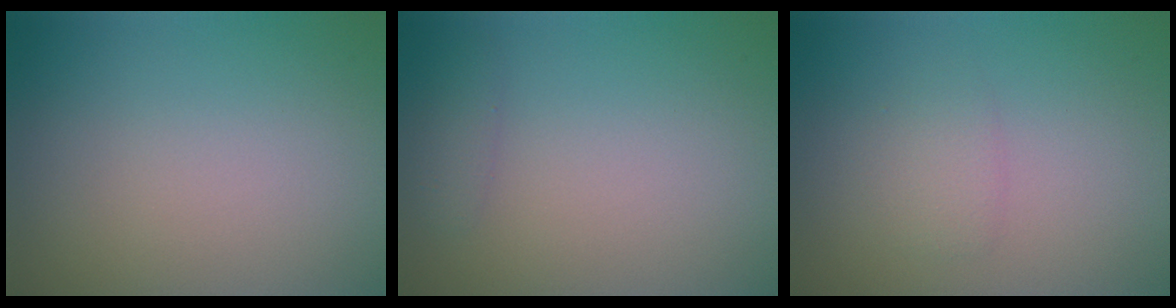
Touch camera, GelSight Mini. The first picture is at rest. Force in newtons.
{"total": 0.8, "press": 0.8, "slide": 0.0}
{"total": 1.4, "press": 1.4, "slide": 0.0}